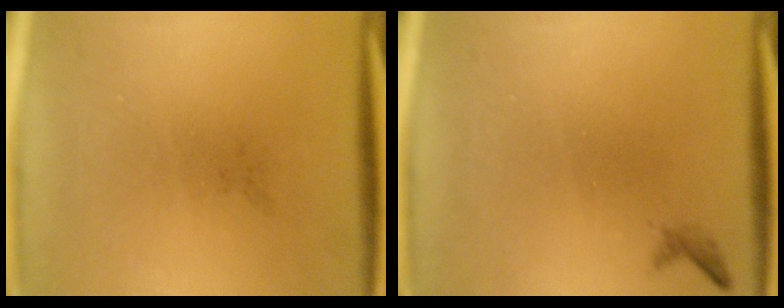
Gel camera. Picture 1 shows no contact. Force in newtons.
{"total": 0.6}